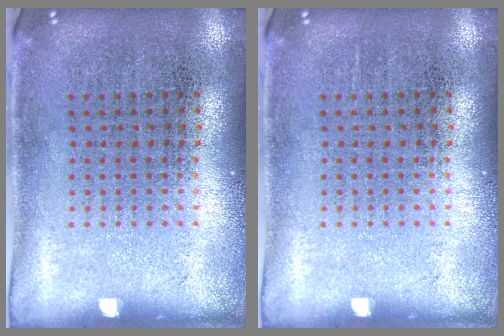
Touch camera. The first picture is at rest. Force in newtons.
{"total": 0.0}